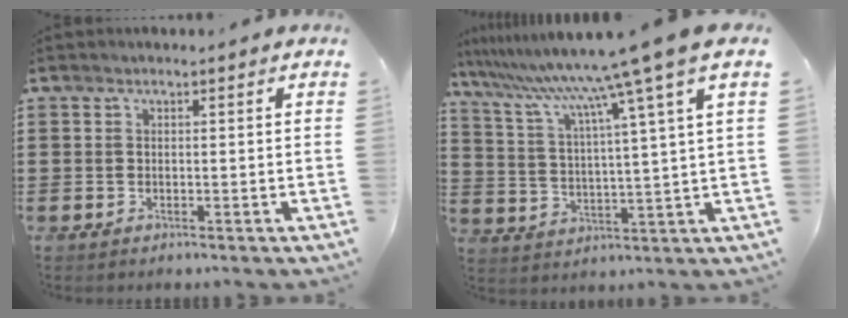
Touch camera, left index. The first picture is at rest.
{"total": 11.5, "force": [9.0, -1.8, 6.9], "torque": [-0.171, -0.057, 0.139]}